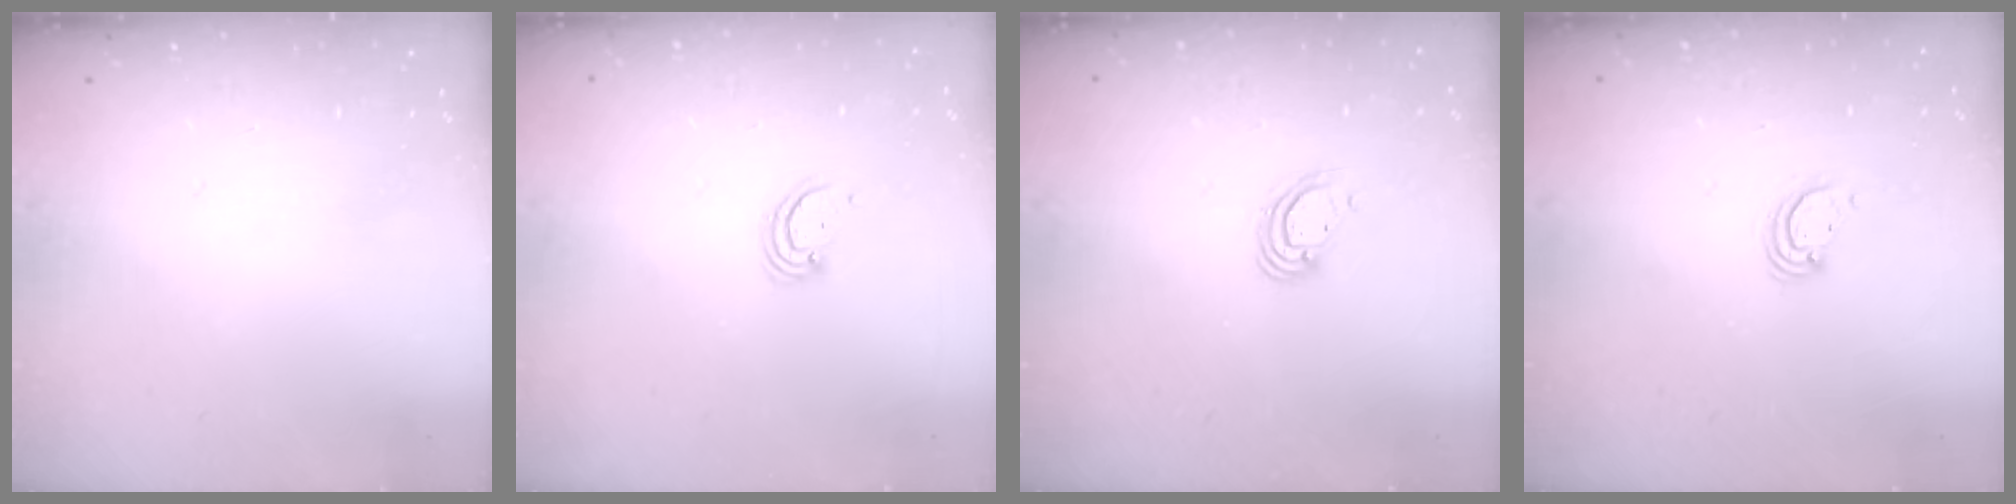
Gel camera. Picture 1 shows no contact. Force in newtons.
{"total": 2.6, "press": 2.6, "slide": 0.2}
{"total": 5.2, "press": 5.2, "slide": 0.3}
{"total": 3.4, "press": 3.3, "slide": 0.4}